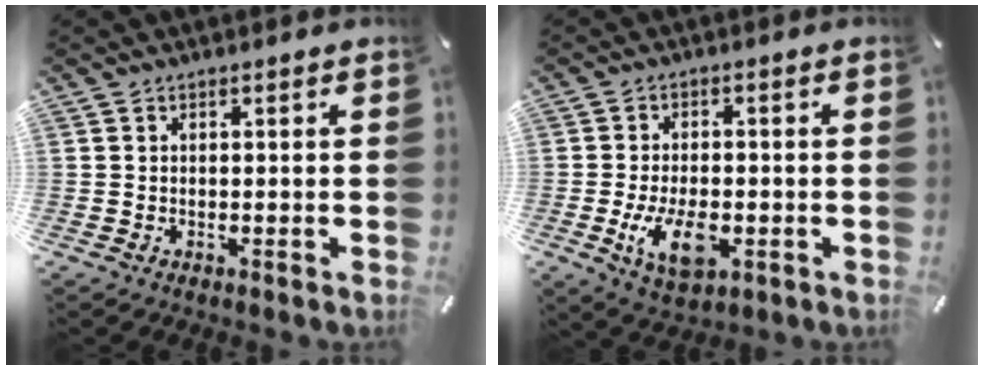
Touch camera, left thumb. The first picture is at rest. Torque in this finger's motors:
{"motor_torque": [-0.20, 0.65, 0.25, 0.07, 0.11]}